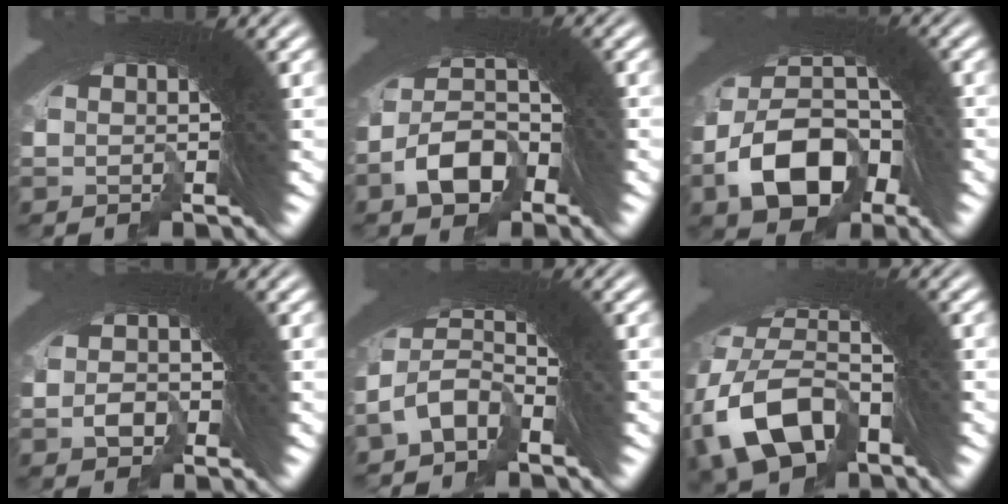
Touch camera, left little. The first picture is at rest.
{"total": 5.8, "force": [-3.0, 4.2, 2.6], "torque": [-0.042, -0.007, -0.060]}
{"total": 10.6, "force": [-3.0, 7.3, 7.1], "torque": [-0.112, -0.017, -0.051]}
{"total": 2.7, "force": [-2.0, 1.8, -0.1], "torque": [0.011, -0.005, -0.037]}
{"total": 4.3, "force": [-2.5, 3.4, 0.4], "torque": [-0.020, -0.015, -0.047]}
{"total": 9.3, "force": [-4.9, 7.1, 3.3], "torque": [-0.107, -0.046, -0.076]}